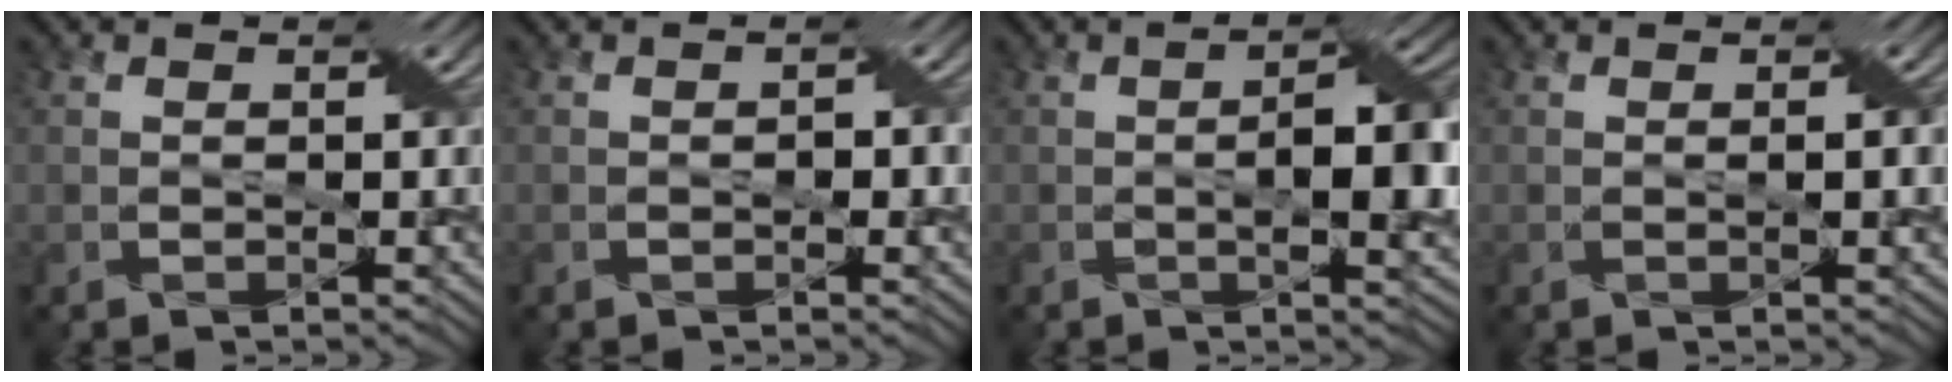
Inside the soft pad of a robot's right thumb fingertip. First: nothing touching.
{"total": 1.2, "force": [-0.4, 0.8, 0.8], "torque": [-0.013, 0.000, -0.007]}
{"total": 6.5, "force": [-0.6, 2.0, 6.2], "torque": [-0.097, 0.002, -0.010]}
{"total": 1.5, "force": [0.0, 0.1, 1.5], "torque": [-0.025, 0.003, 0.001]}